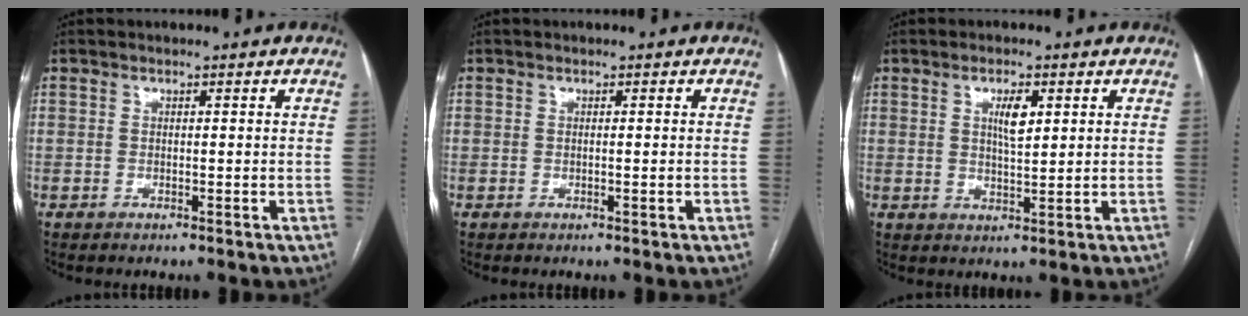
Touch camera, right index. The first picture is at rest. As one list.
[{"total": 0.6, "force": [-0.1, 0.1, 0.5], "torque": [-0.011, -0.001, 0.001]}, {"total": 3.8, "force": [1.4, 1.0, 3.4], "torque": [-0.059, -0.001, 0.025]}]